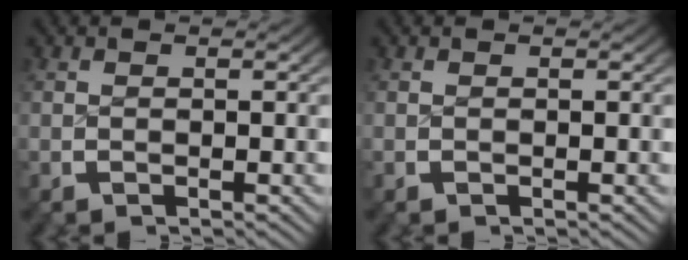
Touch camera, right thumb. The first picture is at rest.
{"total": 0.0}